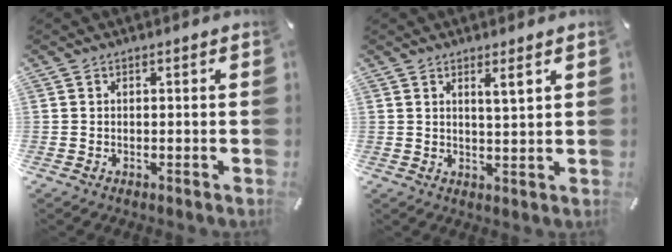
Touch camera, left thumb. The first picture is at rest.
{"total": 3.7, "force": [2.1, 0.2, 3.0], "torque": [-0.055, -0.006, 0.033]}